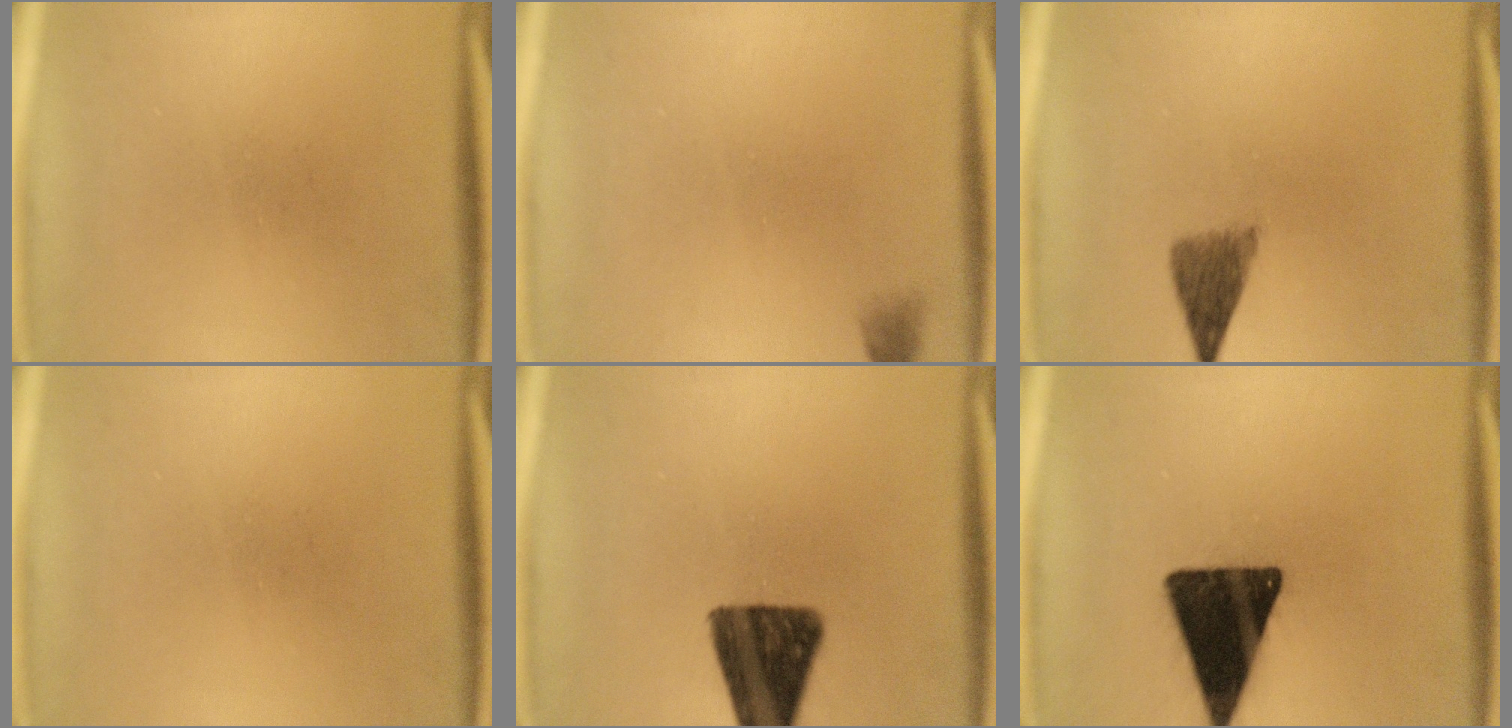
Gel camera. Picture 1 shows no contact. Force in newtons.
{"total": 1.2}
{"total": 4.0}
{"total": 0.0}
{"total": 13.2}
{"total": 17.7}